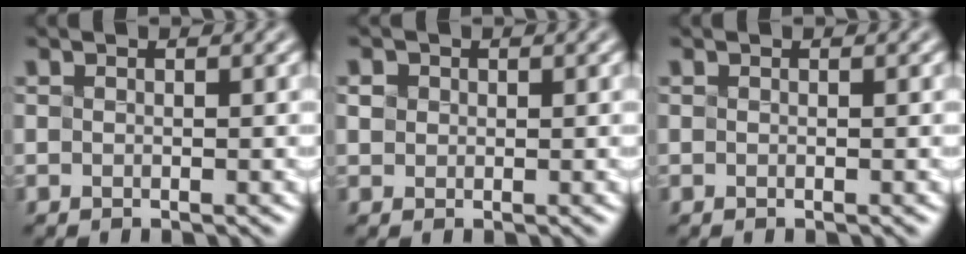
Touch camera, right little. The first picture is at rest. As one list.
[{"total": 0.6, "force": [0.1, 0.4, -0.4], "torque": [0.005, 0.003, 0.013]}, {"total": 0.0}]